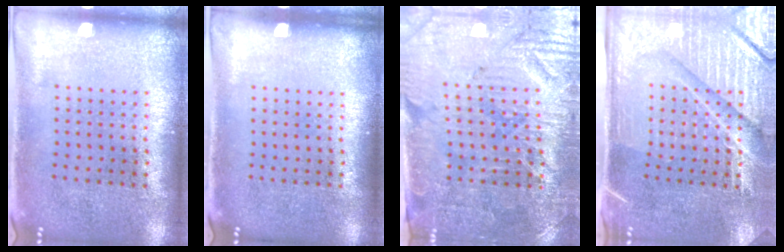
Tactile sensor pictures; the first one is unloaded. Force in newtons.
{"total": 0.0}
{"total": 3.7, "press": 3.4, "slide": 1.5}
{"total": 4.4, "press": 4.0, "slide": 2.0}